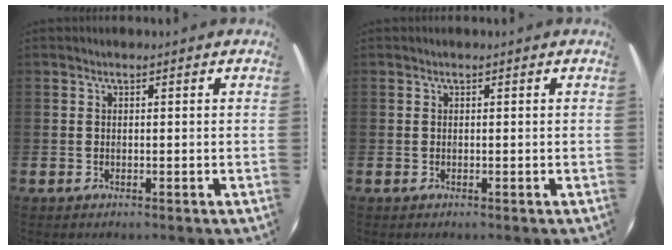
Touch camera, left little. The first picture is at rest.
{"total": 0.0}